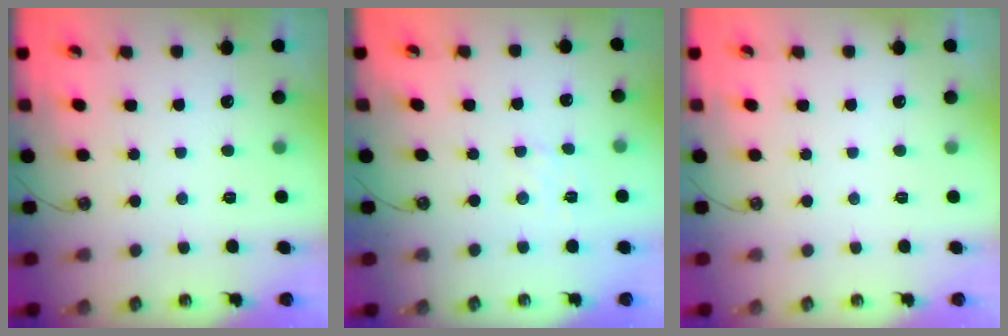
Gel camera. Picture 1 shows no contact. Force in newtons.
{"total": 2.9, "press": 2.9, "slide": 0.4}
{"total": 0.0}